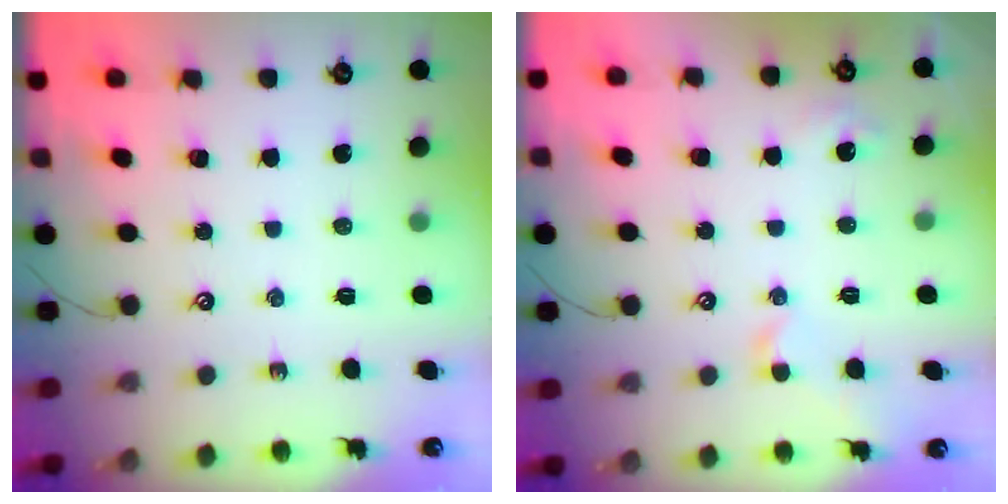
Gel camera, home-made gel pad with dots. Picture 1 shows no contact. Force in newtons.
{"total": 2.7, "press": 2.6, "slide": 0.6}